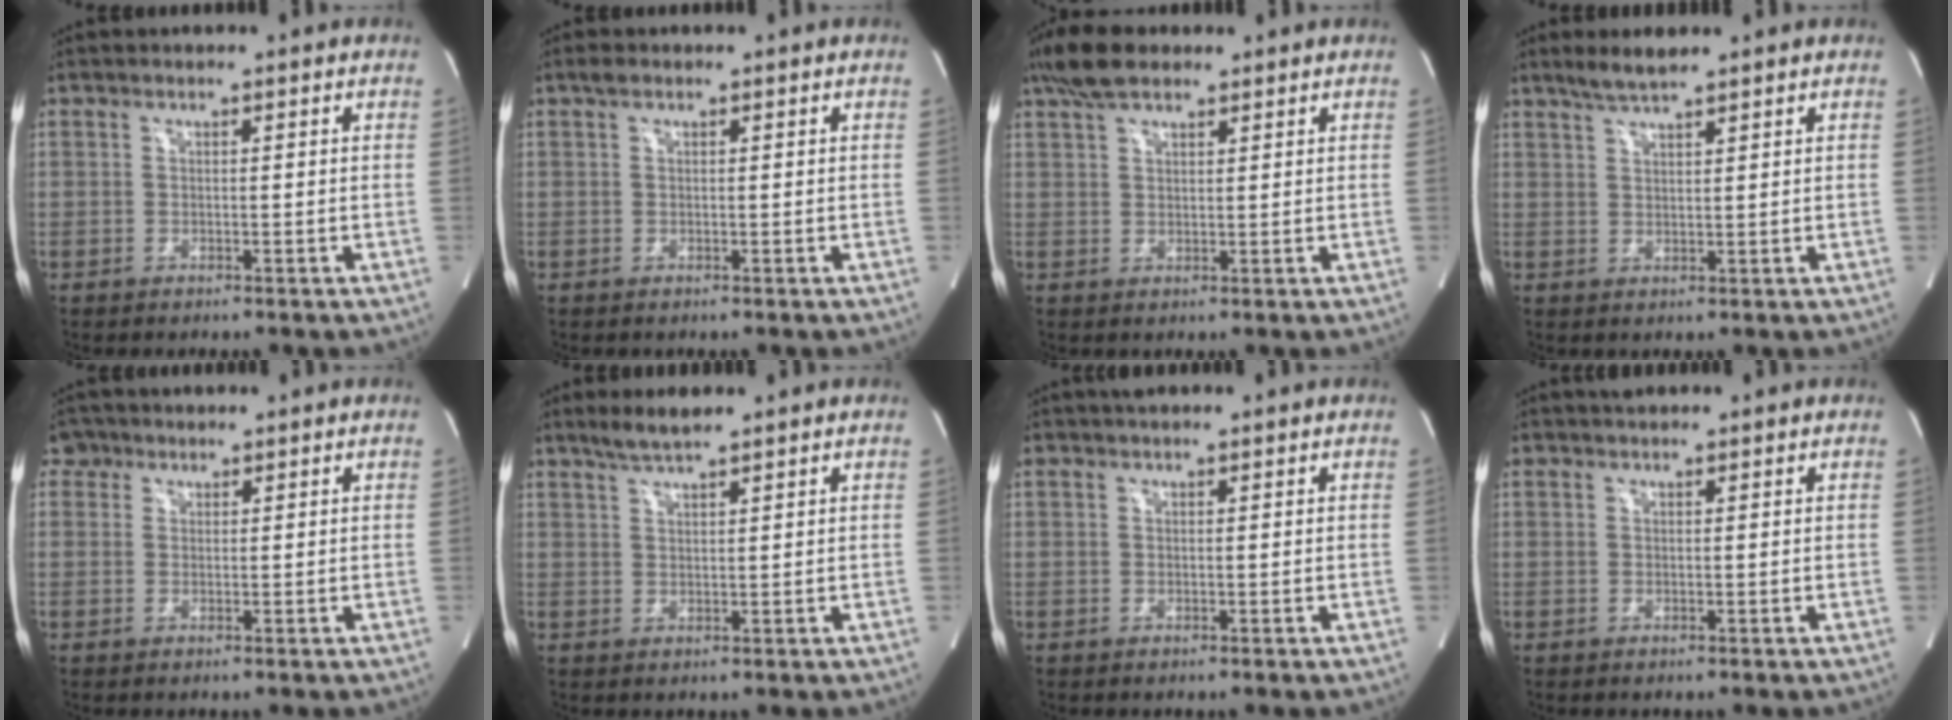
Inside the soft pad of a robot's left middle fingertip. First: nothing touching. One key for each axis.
{"total": 0.9, "fx": 0.6, "fy": 0.4, "fz": 0.5, "tx": -0.013, "ty": 0.011, "tz": 0.010}
{"total": 6.0, "fx": 4.4, "fy": 2.3, "fz": 3.2, "tx": -0.073, "ty": 0.021, "tz": 0.087}
{"total": 3.7, "fx": 3.1, "fy": 0.1, "fz": 1.9, "tx": -0.047, "ty": 0.005, "tz": 0.062}
{"total": 2.4, "fx": 1.6, "fy": 1.8, "fz": 0.0, "tx": 0.003, "ty": 0.011, "tz": 0.025}
{"total": 3.7, "fx": 3.1, "fy": 0.1, "fz": 2.0, "tx": -0.050, "ty": 0.005, "tz": 0.062}
{"total": 1.8, "fx": 1.6, "fy": 0.4, "fz": 0.8, "tx": -0.020, "ty": 0.019, "tz": 0.028}
{"total": 1.7, "fx": 1.5, "fy": 0.5, "fz": 0.5, "tx": -0.015, "ty": 0.017, "tz": 0.027}